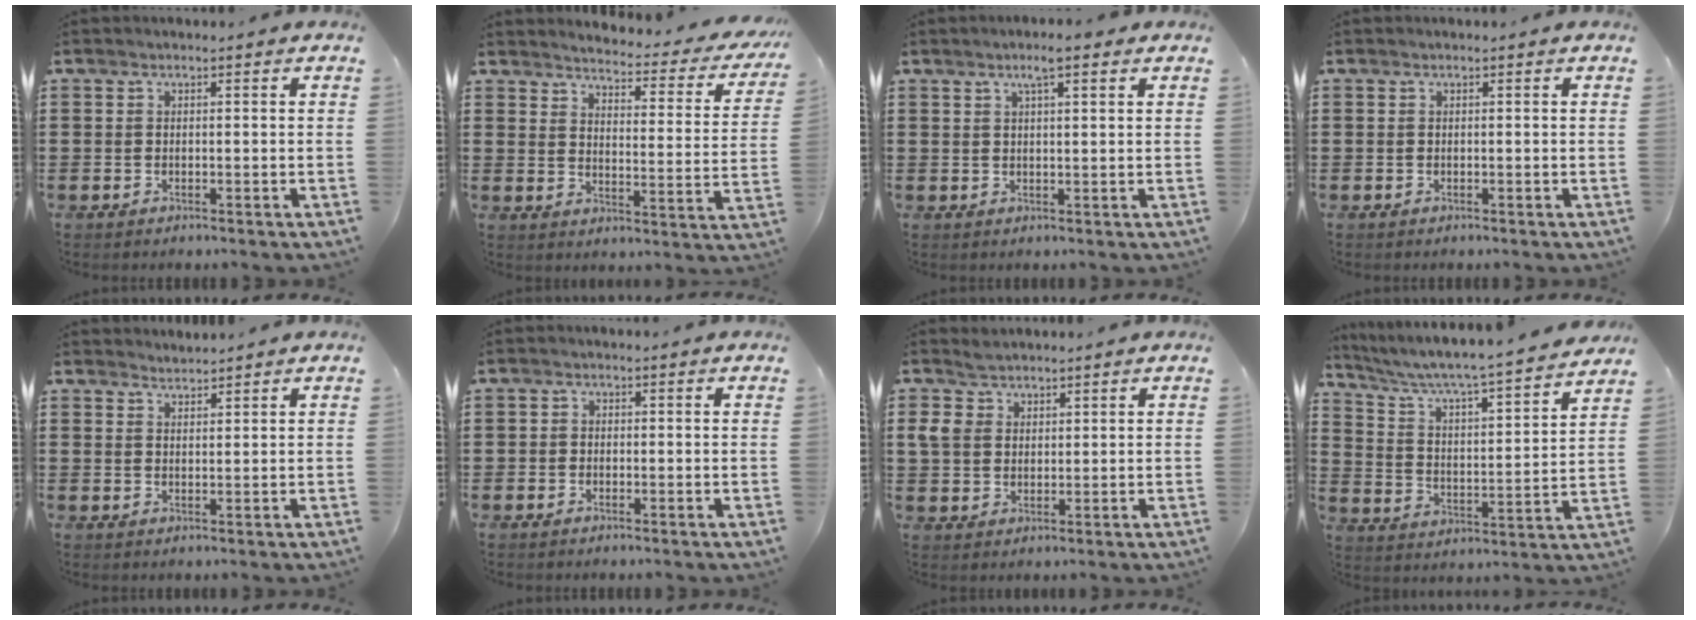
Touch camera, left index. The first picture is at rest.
{"total": 3.2, "force": [3.0, -0.1, 0.9], "torque": [-0.030, -0.034, 0.042]}
{"total": 4.0, "force": [2.4, 0.5, 3.2], "torque": [-0.059, 0.000, 0.040]}
{"total": 0.0}
{"total": 1.5, "force": [1.5, 0.0, -0.4], "torque": [0.003, 0.002, 0.031]}
{"total": 1.0, "force": [-0.6, 0.8, 0.2], "torque": [-0.006, 0.002, -0.013]}
{"total": 4.2, "force": [2.5, 3.2, 1.1], "torque": [-0.034, 0.013, 0.048]}
{"total": 4.7, "force": [4.3, -0.3, 1.9], "torque": [-0.060, -0.042, 0.060]}